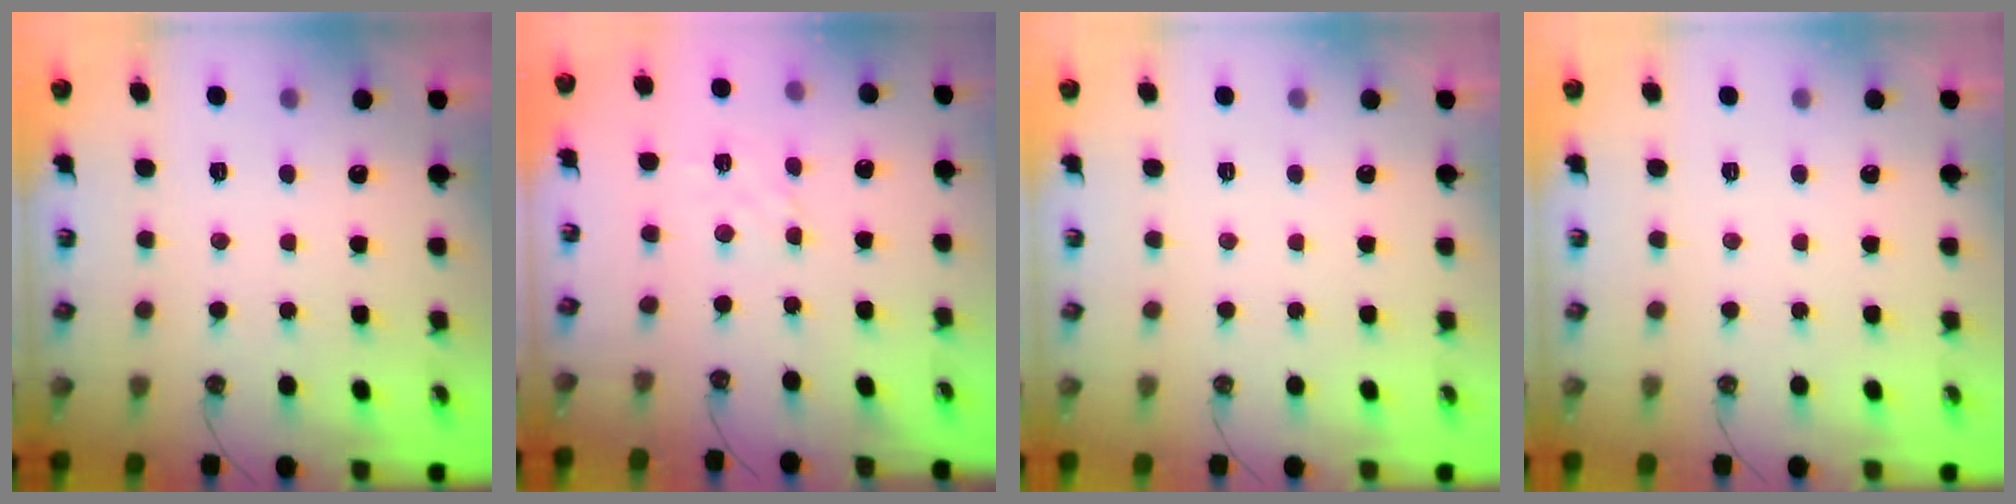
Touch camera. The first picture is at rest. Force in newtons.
{"total": 2.1, "press": 2.1, "slide": 0.5}
{"total": 0.0}
{"total": 0.0}